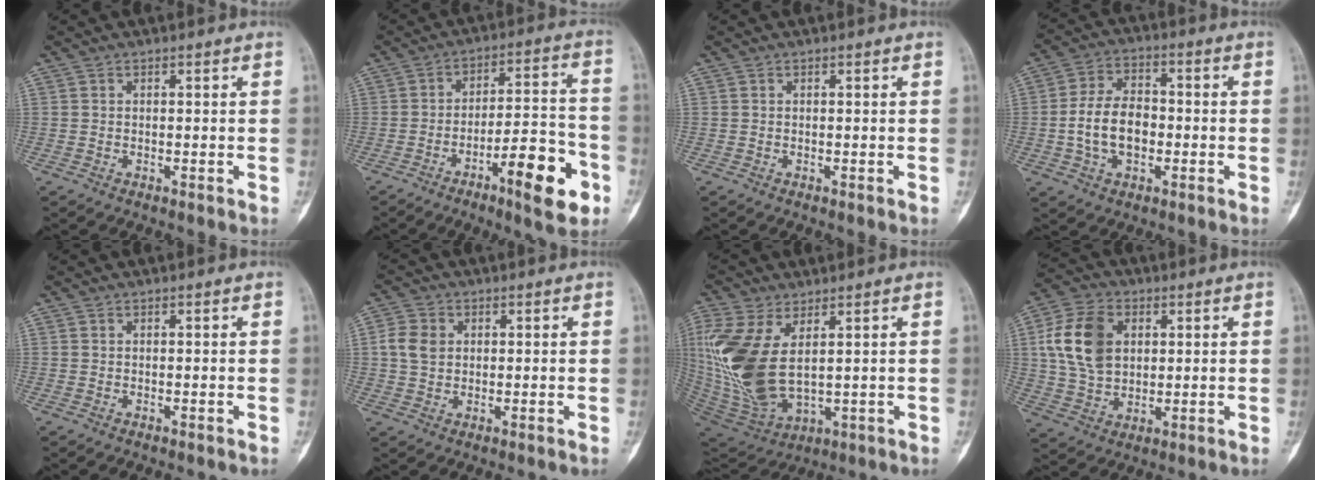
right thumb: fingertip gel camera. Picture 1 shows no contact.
{"total": 14.4, "force": [-6.9, 4.0, 12.0], "torque": [-0.164, 0.045, -0.101]}
{"total": 0.0}
{"total": 10.4, "force": [-1.6, 6.8, 7.7], "torque": [-0.128, 0.022, -0.032]}
{"total": 0.0}
{"total": 5.3, "force": [1.0, 4.2, 3.0], "torque": [-0.053, 0.004, 0.016]}
{"total": 17.5, "force": [3.3, 9.4, 14.4], "torque": [-0.326, -0.021, 0.079]}
{"total": 13.3, "force": [3.0, 9.4, 8.9], "torque": [-0.157, 0.003, 0.057]}